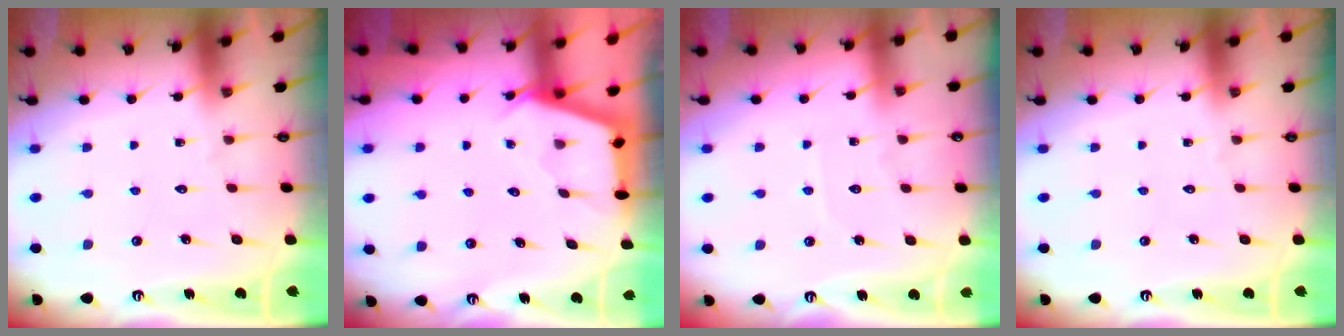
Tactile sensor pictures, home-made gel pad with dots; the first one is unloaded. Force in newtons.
{"total": 2.5, "press": 2.5, "slide": 0.3}
{"total": 2.9, "press": 2.9, "slide": 0.4}
{"total": 0.0}